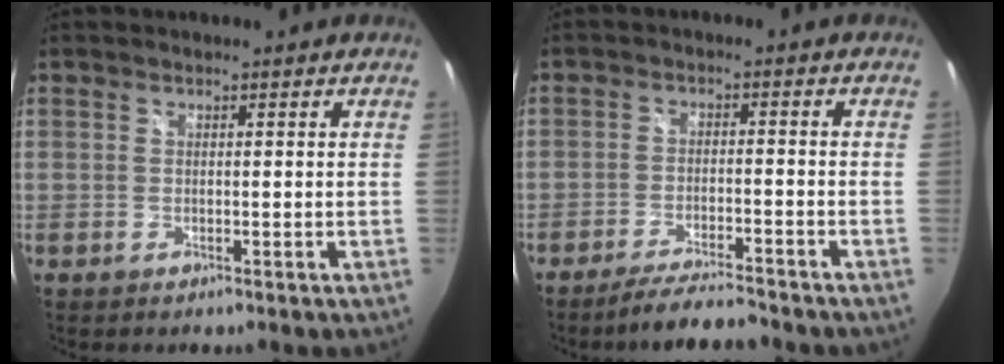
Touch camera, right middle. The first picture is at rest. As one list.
[{"total": 8.2, "force": [-7.4, 0.8, 3.5], "torque": [-0.082, -0.007, -0.120]}]